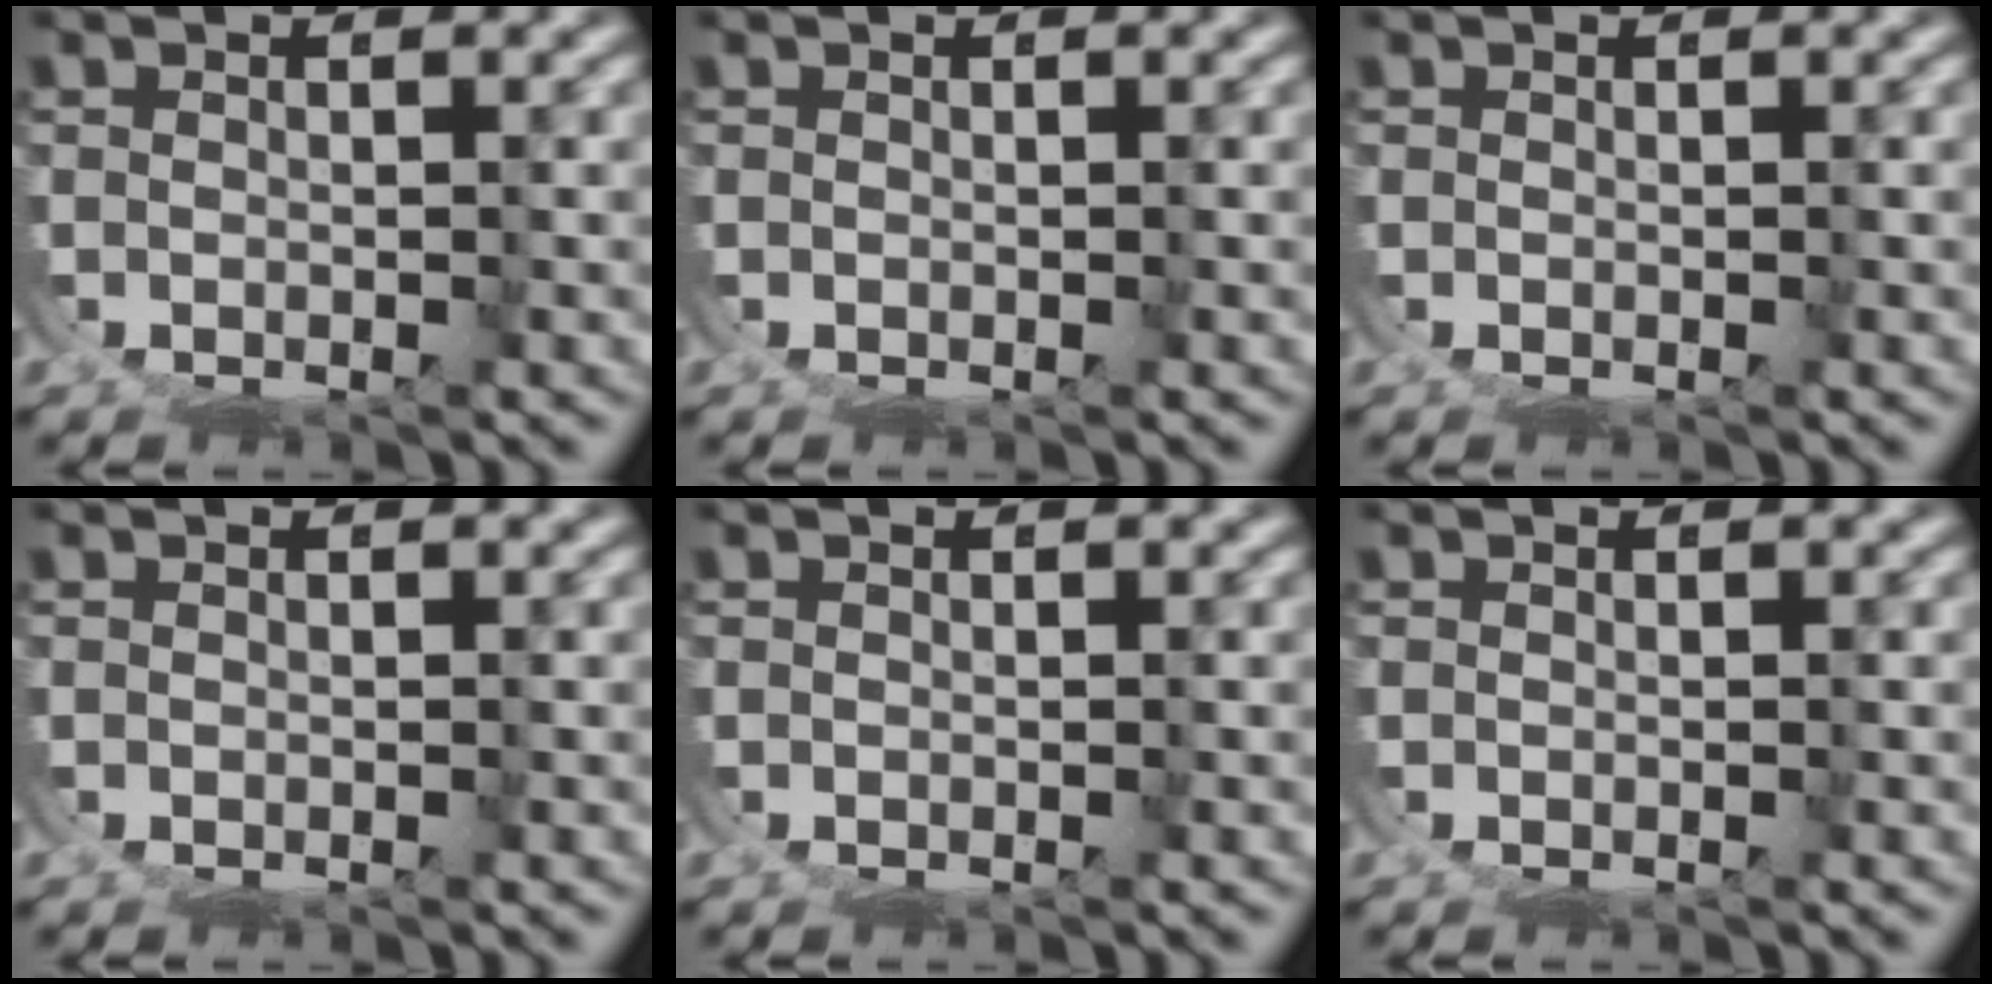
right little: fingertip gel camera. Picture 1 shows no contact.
{"total": 0.0}
{"total": 0.0}
{"total": 0.0}
{"total": 0.0}
{"total": 0.0}